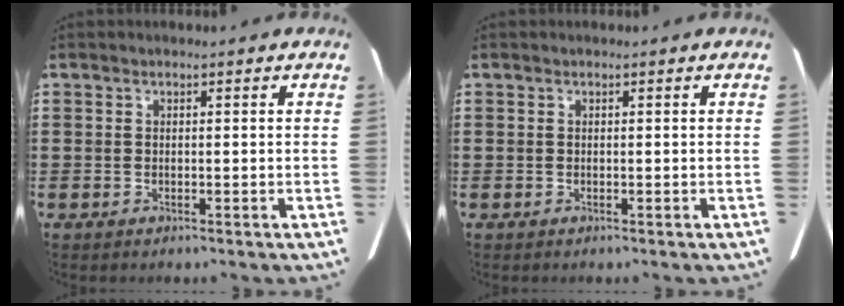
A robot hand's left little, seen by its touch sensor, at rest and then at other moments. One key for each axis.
{"total": 0.0}